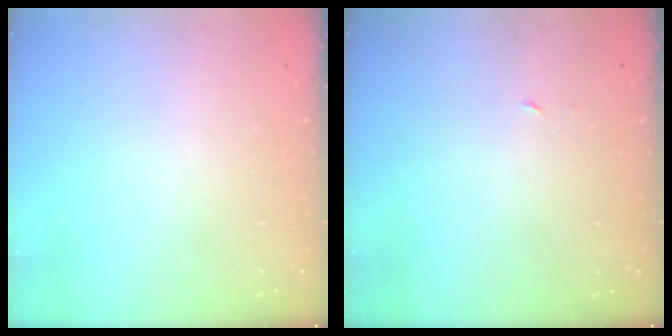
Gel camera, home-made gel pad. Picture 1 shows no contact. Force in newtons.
{"total": 1.8, "press": 1.8, "slide": 0.1}